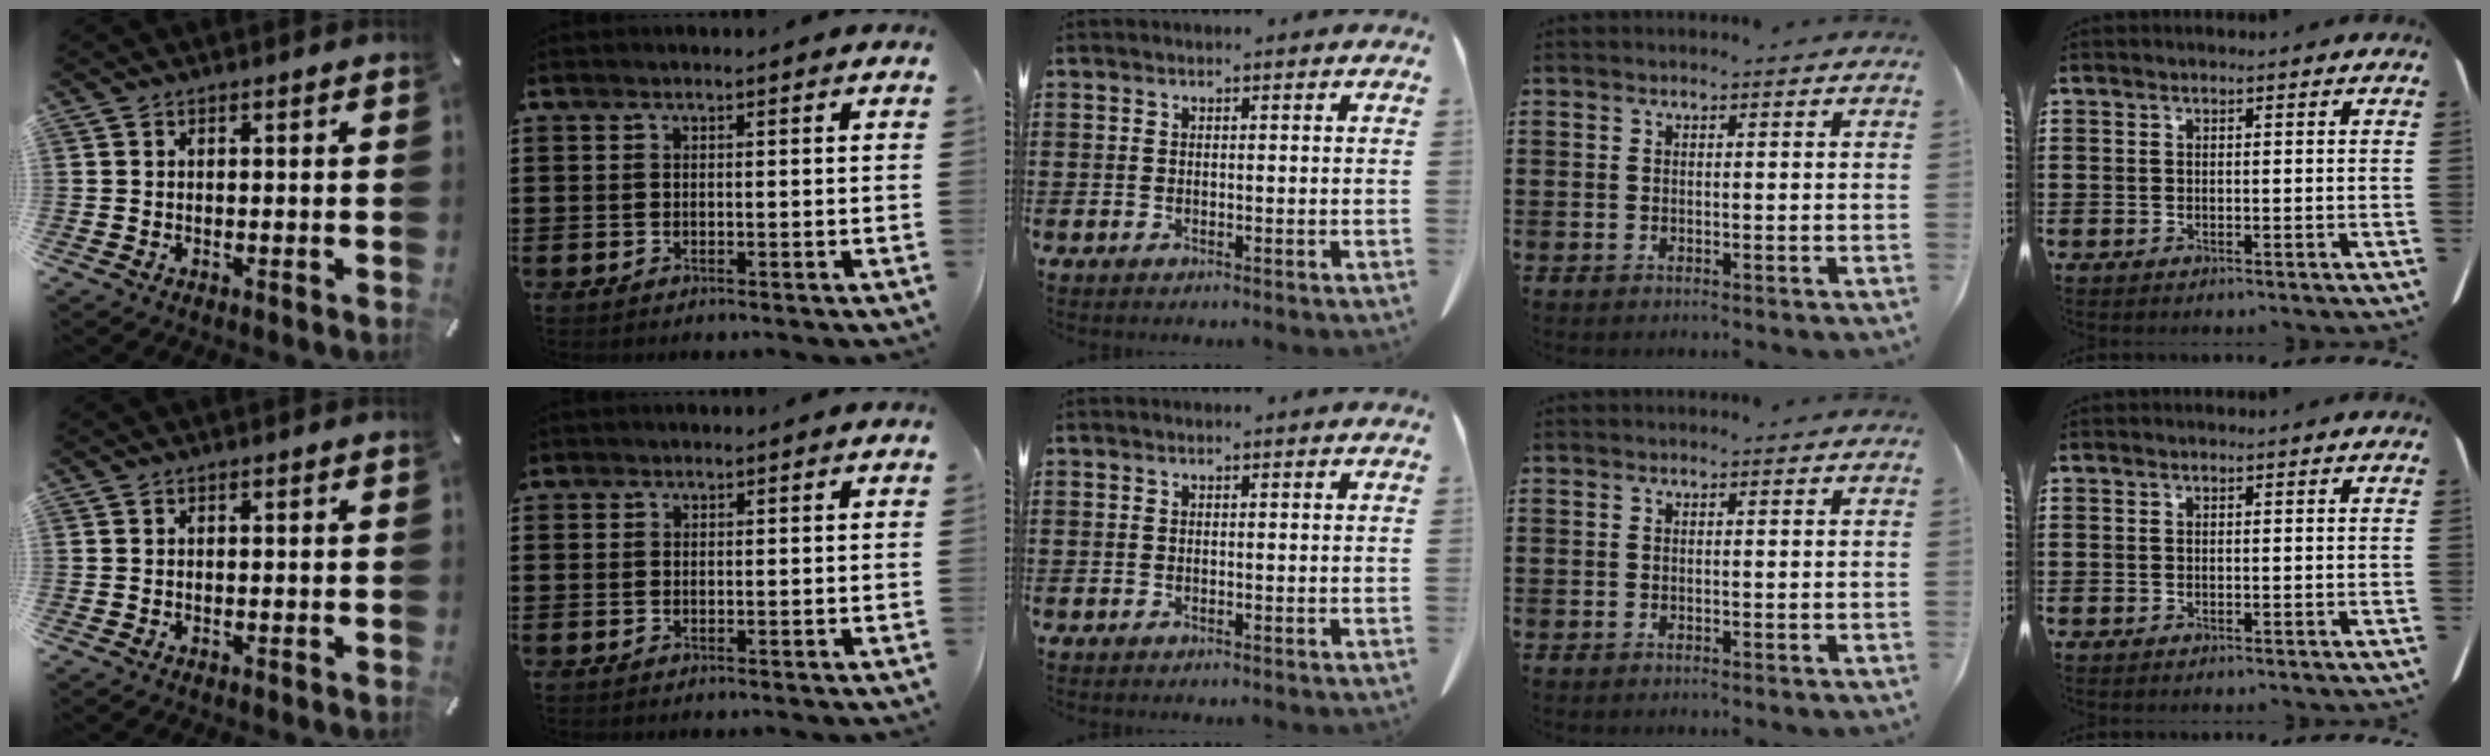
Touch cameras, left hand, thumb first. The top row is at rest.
{"index": {"total": 0.6, "force": [0.5, 0.3, 0.1], "torque": [-0.005, 0.001, 0.010]}}